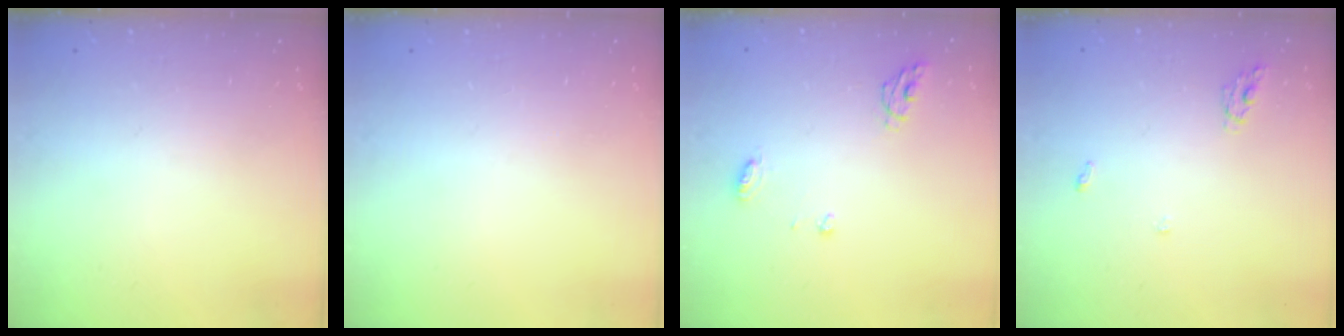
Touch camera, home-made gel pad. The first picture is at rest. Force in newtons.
{"total": 0.0}
{"total": 6.0, "press": 6.0, "slide": 0.7}
{"total": 4.4, "press": 4.4, "slide": 0.3}